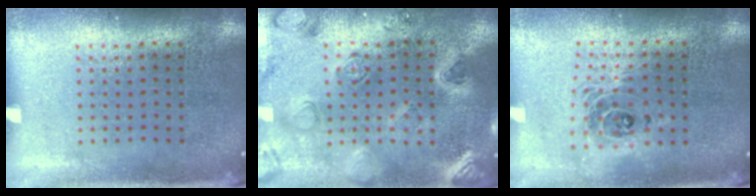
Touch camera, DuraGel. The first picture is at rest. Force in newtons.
{"total": 2.3, "press": 2.3, "slide": 0.1}
{"total": 1.7, "press": 1.4, "slide": 1.0}